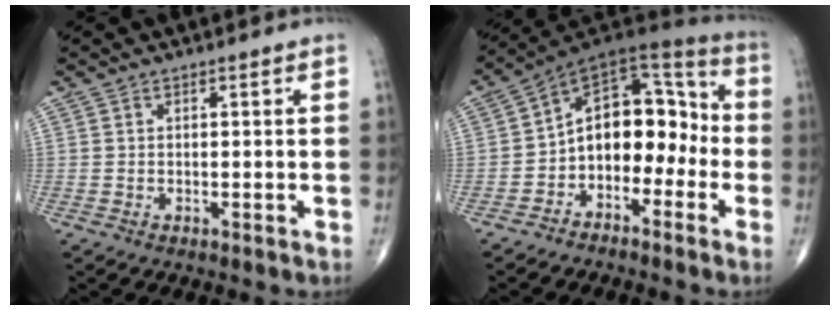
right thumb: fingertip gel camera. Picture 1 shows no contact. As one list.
[{"total": 14.3, "force": [-3.1, 9.4, 10.3], "torque": [-0.108, 0.075, -0.063]}]